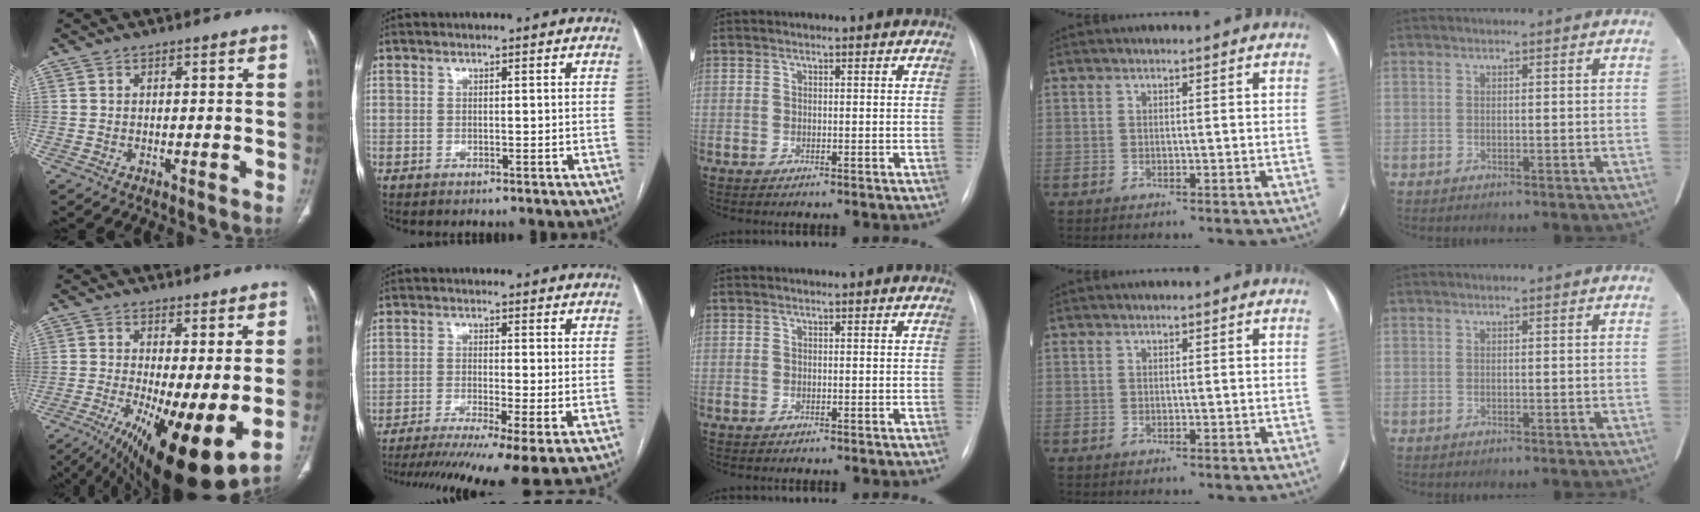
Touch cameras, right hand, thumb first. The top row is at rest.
{"thumb": {"total": 16.6, "force": [-3.8, 4.6, 15.5], "torque": [-0.244, -0.025, -0.043]}, "index": {"total": 15.0, "force": [-10.6, 0.7, 10.6], "torque": [-0.161, -0.026, -0.167]}}